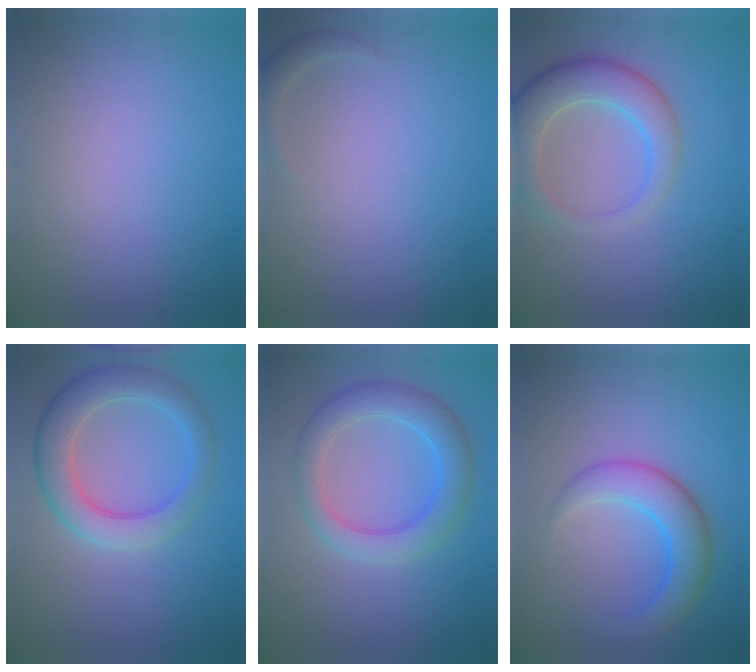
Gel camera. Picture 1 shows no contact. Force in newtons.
{"total": 1.2, "press": 1.2, "slide": 0.2}
{"total": 5.2, "press": 5.1, "slide": 0.4}
{"total": 5.5, "press": 5.5, "slide": 0.3}
{"total": 5.0, "press": 5.0, "slide": 0.1}
{"total": 4.8, "press": 4.8, "slide": 0.1}